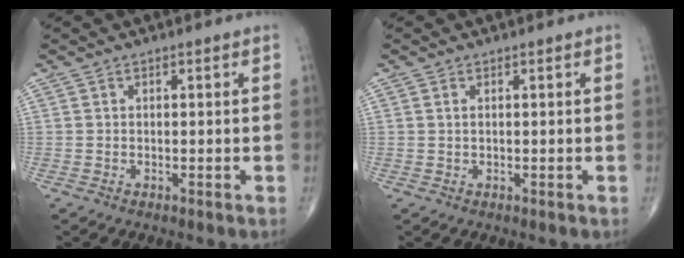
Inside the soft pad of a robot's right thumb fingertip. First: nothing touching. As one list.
[{"total": 0.8, "force": [0.3, 0.3, 0.6], "torque": [-0.016, 0.004, 0.008]}]